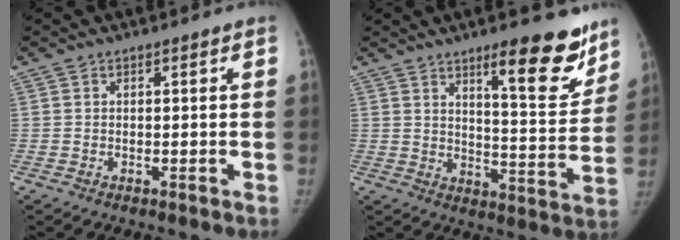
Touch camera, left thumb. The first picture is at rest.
{"total": 14.9, "force": [9.8, 3.7, 10.7], "torque": [-0.105, -0.071, 0.144]}